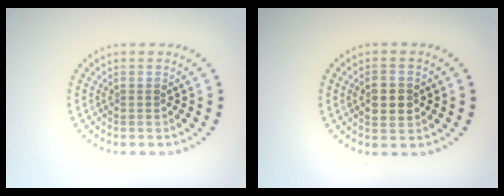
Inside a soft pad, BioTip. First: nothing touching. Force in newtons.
{"total": 2.9, "press": 2.9, "slide": 0.2}